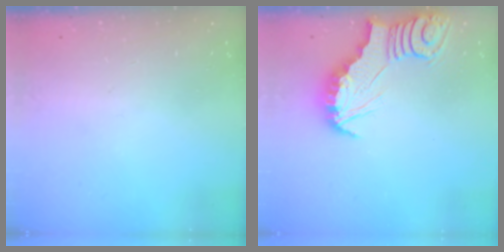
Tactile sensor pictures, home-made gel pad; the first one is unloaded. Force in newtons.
{"total": 2.7, "press": 2.7, "slide": 0.3}